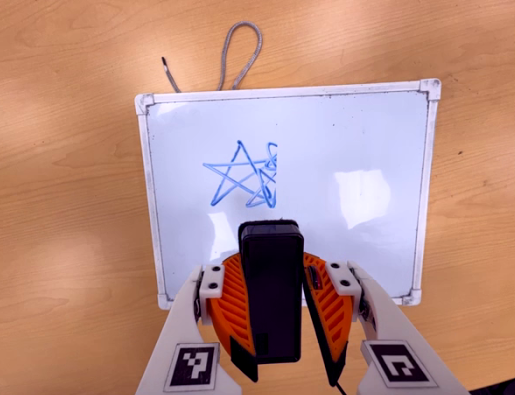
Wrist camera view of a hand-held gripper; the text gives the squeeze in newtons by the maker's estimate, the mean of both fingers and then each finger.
{"total": 10.6, "left": 9.6, "right": 11.5}